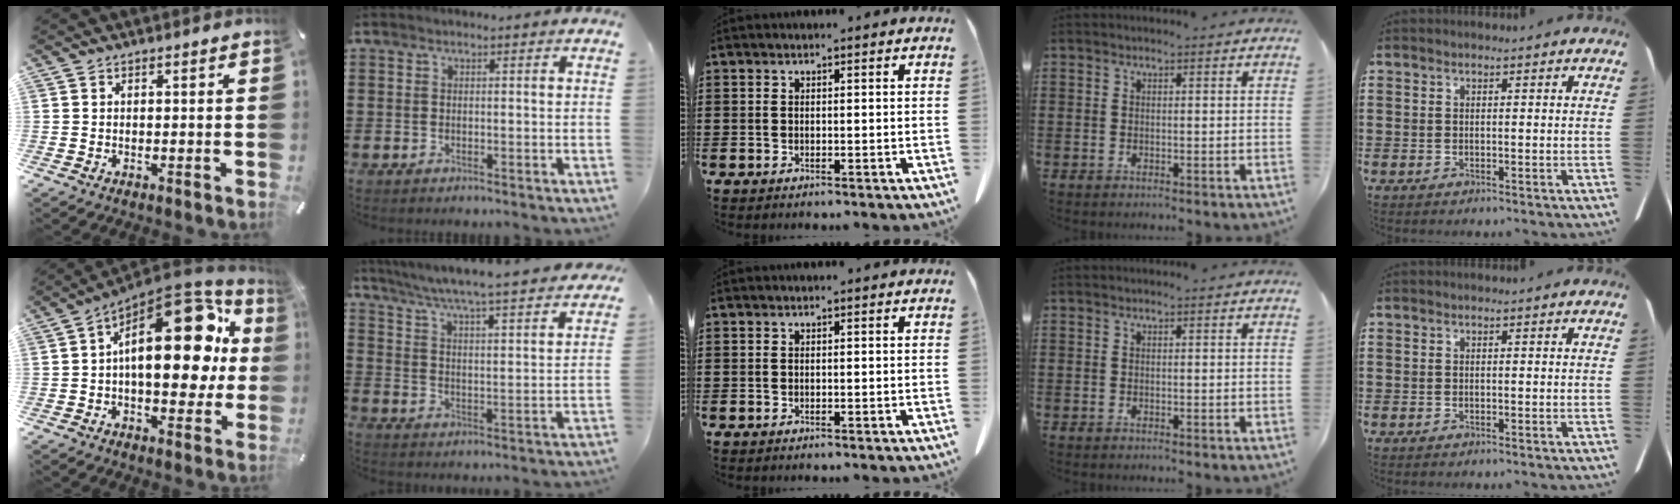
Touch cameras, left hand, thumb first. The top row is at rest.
{"thumb": {"total": 24.5, "force": [5.2, 13.1, 20.0], "torque": [-0.278, -0.044, 0.092]}, "index": {"total": 5.0, "force": [4.7, -0.9, 1.5], "torque": [-0.053, -0.045, 0.071]}}